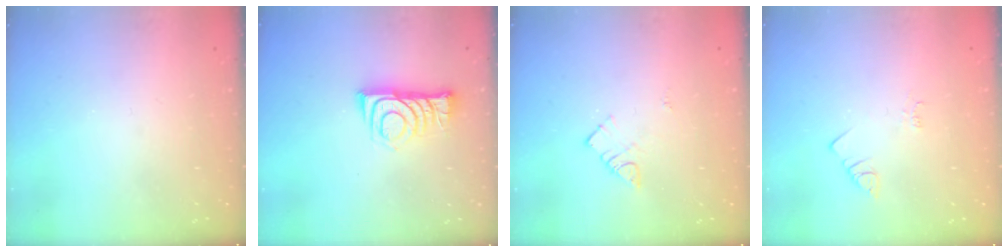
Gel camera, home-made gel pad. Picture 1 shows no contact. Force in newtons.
{"total": 8.9, "press": 8.8, "slide": 0.9}
{"total": 5.2, "press": 5.2, "slide": 0.2}
{"total": 1.4, "press": 1.4, "slide": 0.3}